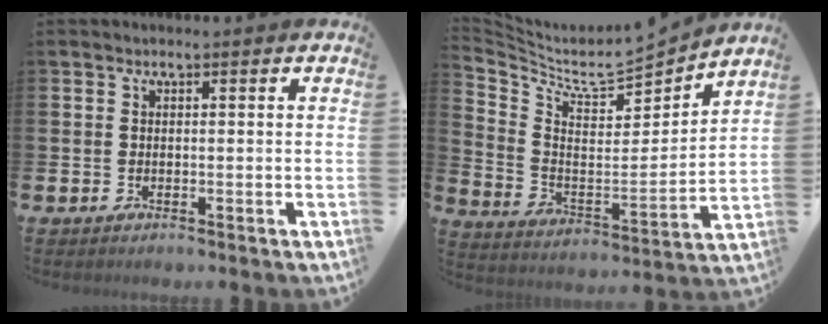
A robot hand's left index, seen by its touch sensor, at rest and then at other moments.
{"total": 6.3, "force": [5.6, 1.5, 2.5], "torque": [-0.077, -0.054, 0.086]}